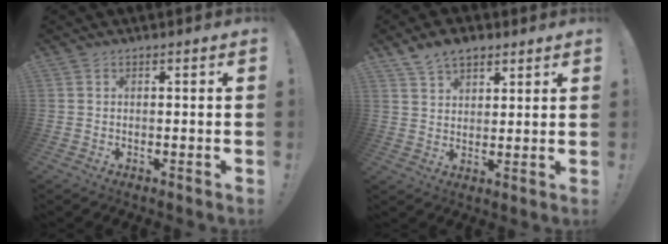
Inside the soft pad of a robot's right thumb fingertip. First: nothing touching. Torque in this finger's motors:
{"motor_torque": [-0.01, 0.07, 0.34, 0.34, 0.00]}